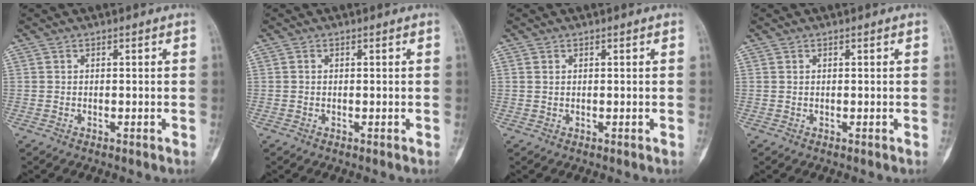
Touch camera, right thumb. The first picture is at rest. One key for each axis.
{"total": 0.0}
{"total": 0.6, "fx": 0.3, "fy": 0.4, "fz": 0.3, "tx": -0.009, "ty": 0.002, "tz": 0.005}
{"total": 0.0}